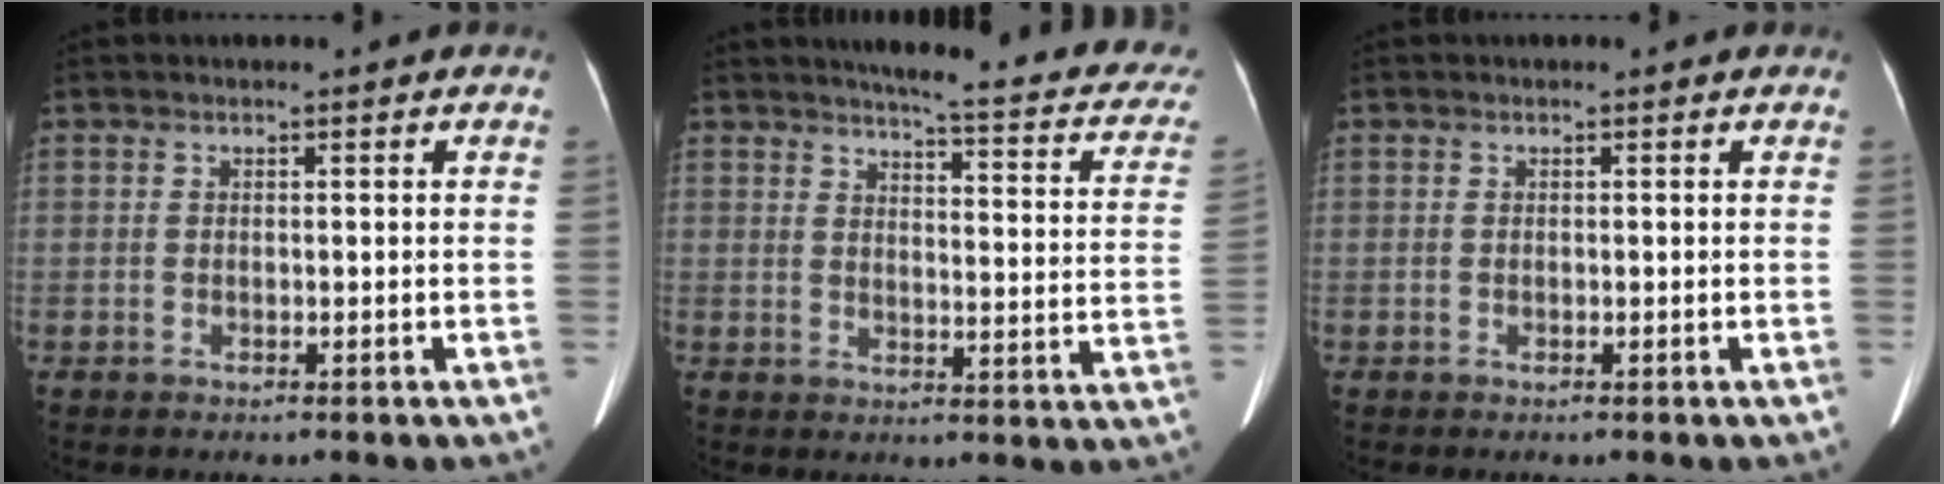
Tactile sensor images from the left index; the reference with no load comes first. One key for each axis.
{"total": 19.9, "fx": 17.3, "fy": 2.8, "fz": 9.5, "tx": -0.101, "ty": -0.041, "tz": 0.184}
{"total": 0.0}